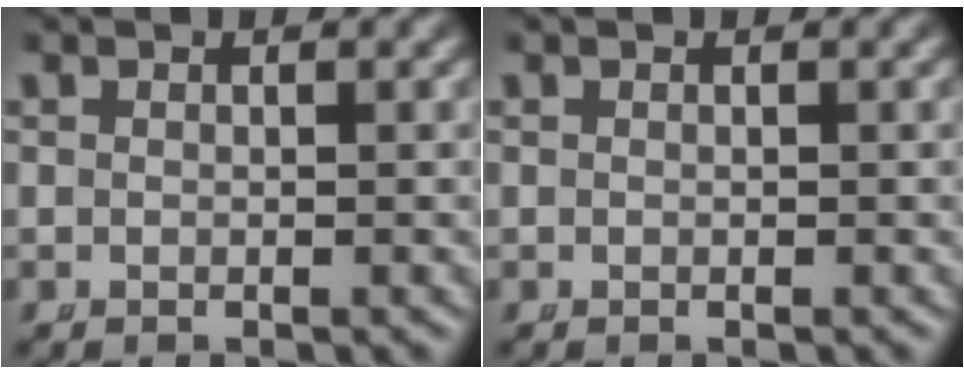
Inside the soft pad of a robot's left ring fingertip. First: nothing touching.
{"total": 0.0}